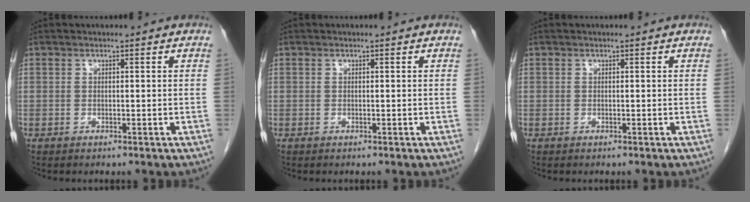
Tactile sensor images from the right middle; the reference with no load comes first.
{"total": 0.0}
{"total": 0.0}